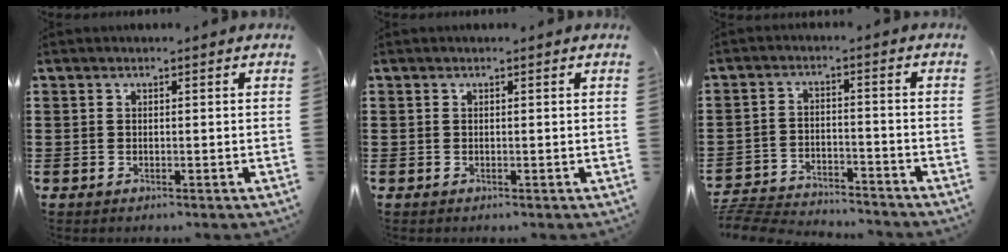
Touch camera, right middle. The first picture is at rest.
{"total": 0.0}
{"total": 5.1, "force": [-5.0, 0.5, 0.7], "torque": [-0.028, -0.001, -0.106]}